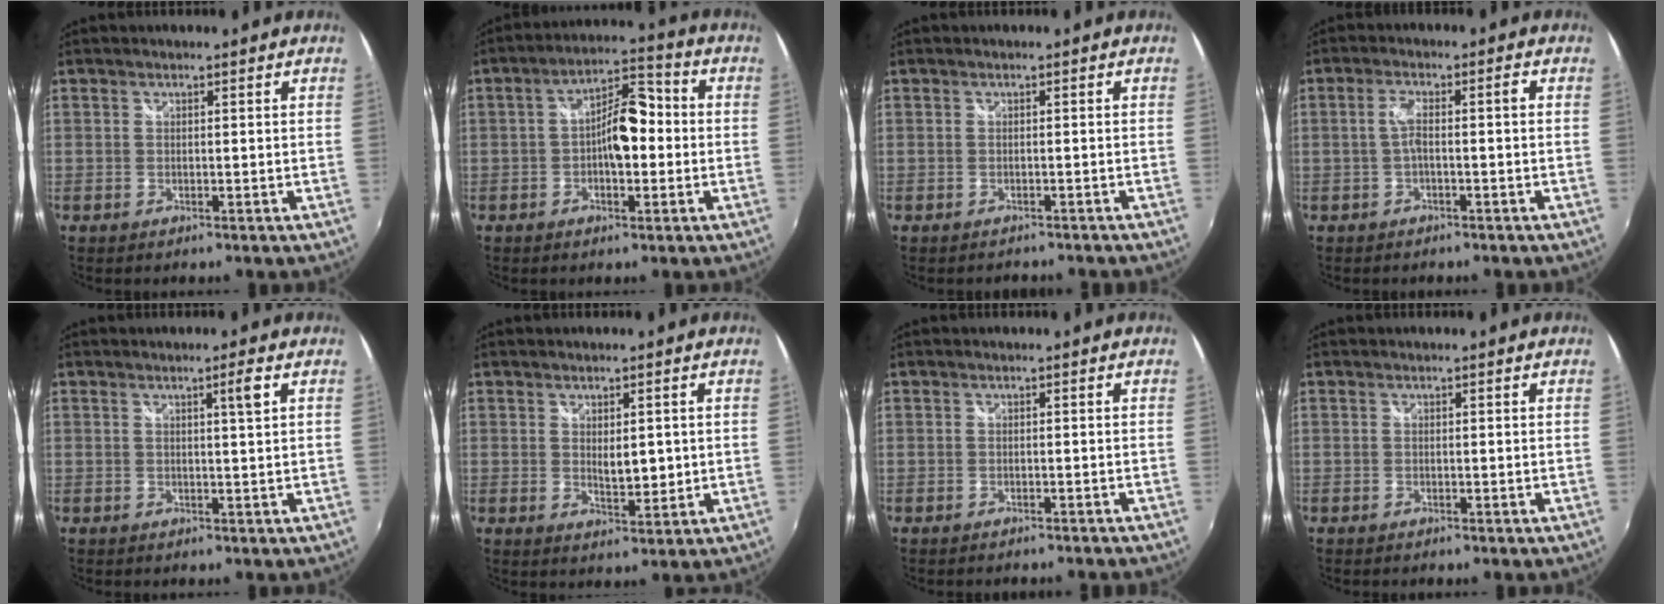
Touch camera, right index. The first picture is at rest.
{"total": 8.5, "force": [-1.0, 3.7, 7.6], "torque": [-0.130, 0.022, -0.019]}
{"total": 2.2, "force": [-2.0, 0.8, 0.5], "torque": [-0.013, -0.011, -0.026]}
{"total": 3.3, "force": [-1.1, 0.1, 3.1], "torque": [-0.060, 0.006, -0.020]}
{"total": 1.9, "force": [0.6, -0.5, 1.8], "torque": [-0.029, -0.001, 0.010]}
{"total": 3.6, "force": [0.4, 1.7, 3.2], "torque": [-0.050, -0.004, 0.010]}
{"total": 2.3, "force": [-2.1, 0.7, 0.7], "torque": [-0.022, -0.010, -0.033]}
{"total": 0.0}